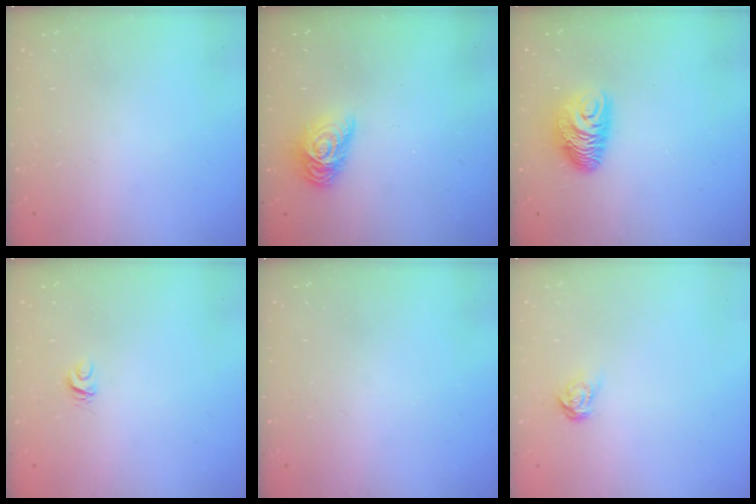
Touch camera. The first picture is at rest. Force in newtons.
{"total": 10.1, "press": 10.0, "slide": 0.6}
{"total": 9.2, "press": 9.2, "slide": 0.7}
{"total": 4.5, "press": 4.5, "slide": 0.0}
{"total": 0.0}
{"total": 4.3, "press": 4.3, "slide": 0.4}